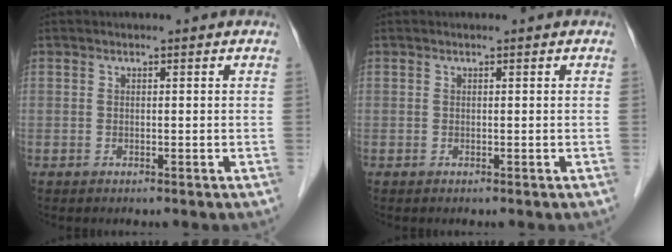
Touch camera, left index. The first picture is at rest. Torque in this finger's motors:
{"motor_torque": [-0.04, 0.04, -0.02, 0.00]}